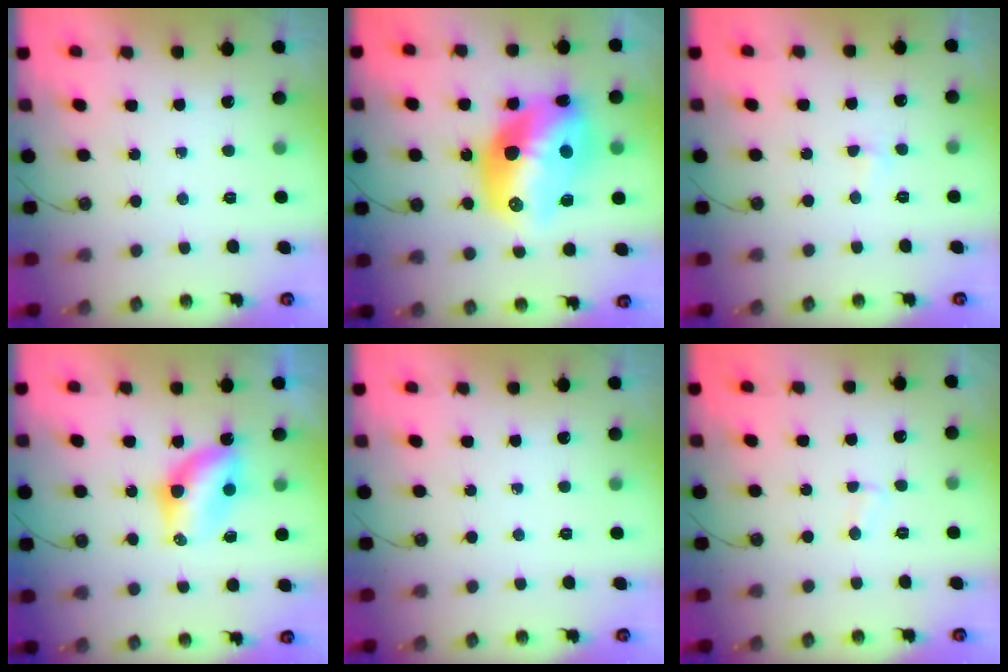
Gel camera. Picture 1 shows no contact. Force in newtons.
{"total": 22.0, "press": 21.5, "slide": 5.0}
{"total": 2.8, "press": 2.7, "slide": 0.5}
{"total": 6.7, "press": 6.6, "slide": 0.7}
{"total": 0.0}
{"total": 2.3, "press": 2.3, "slide": 0.2}